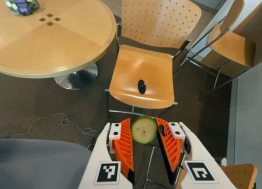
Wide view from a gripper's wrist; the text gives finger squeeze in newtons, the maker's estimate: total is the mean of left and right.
{"total": 10.3, "left": 10.5, "right": 10.0}